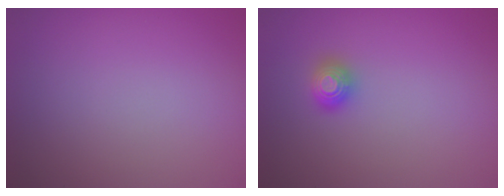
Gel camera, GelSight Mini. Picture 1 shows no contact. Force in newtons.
{"total": 1.4, "press": 1.4, "slide": 0.4}